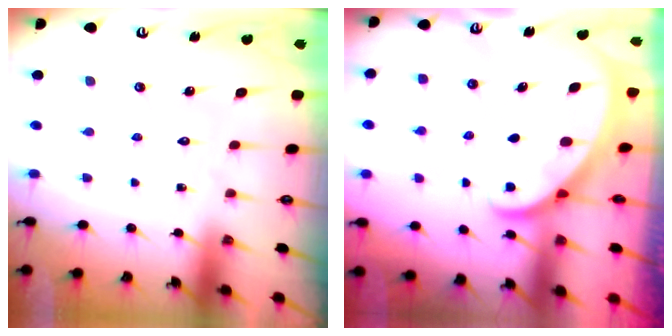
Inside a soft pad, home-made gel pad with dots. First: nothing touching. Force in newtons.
{"total": 2.0, "press": 2.0, "slide": 0.0}